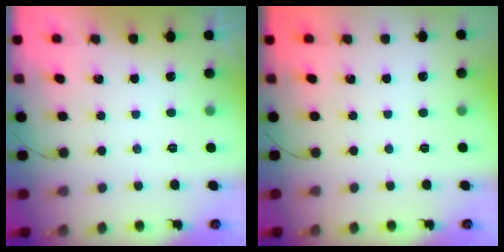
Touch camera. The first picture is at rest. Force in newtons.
{"total": 0.0}